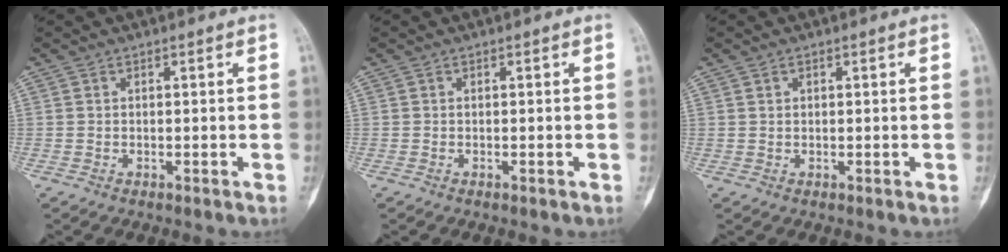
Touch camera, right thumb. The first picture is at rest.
{"total": 0.0}
{"total": 0.6, "force": [0.3, 0.4, 0.3], "torque": [-0.005, 0.000, 0.006]}